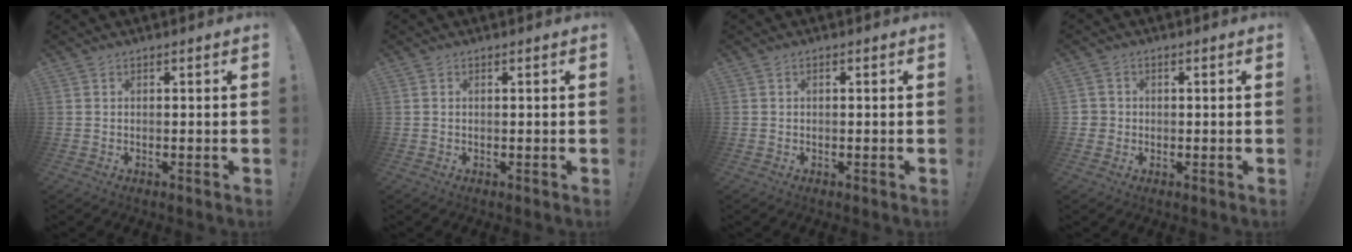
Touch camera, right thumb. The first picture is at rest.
{"total": 0.0}
{"total": 0.5, "force": [-0.1, 0.4, 0.2], "torque": [-0.011, 0.005, -0.001]}
{"total": 2.5, "force": [-0.3, 2.5, 0.6], "torque": [-0.011, 0.008, -0.005]}